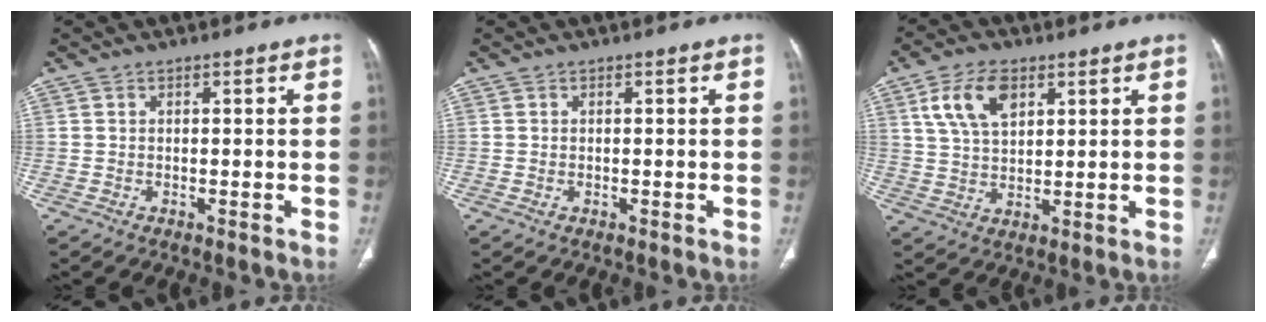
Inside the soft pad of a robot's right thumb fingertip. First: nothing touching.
{"total": 0.0}
{"total": 9.4, "force": [4.2, 5.4, 6.5], "torque": [-0.113, -0.009, 0.082]}